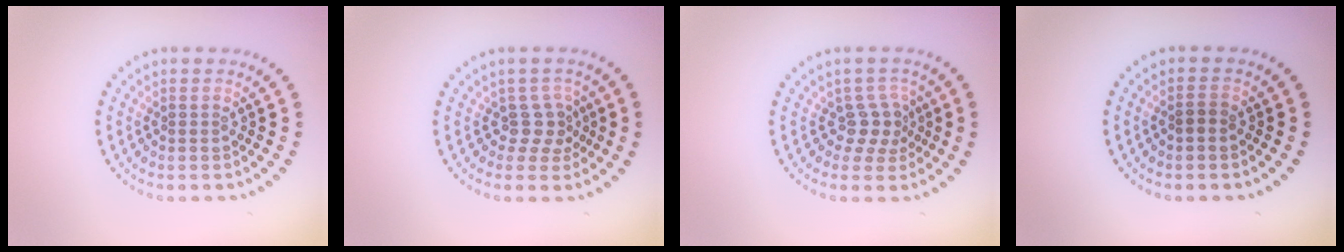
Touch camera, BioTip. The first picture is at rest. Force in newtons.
{"total": 2.1, "press": 1.5, "slide": 1.4}
{"total": 2.2, "press": 1.5, "slide": 1.6}
{"total": 0.8, "press": 0.8, "slide": 0.3}